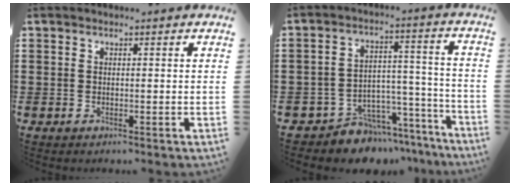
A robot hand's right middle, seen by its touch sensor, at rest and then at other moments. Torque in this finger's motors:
{"motor_torque": [0.18, -0.07, 0.17, 0.04]}